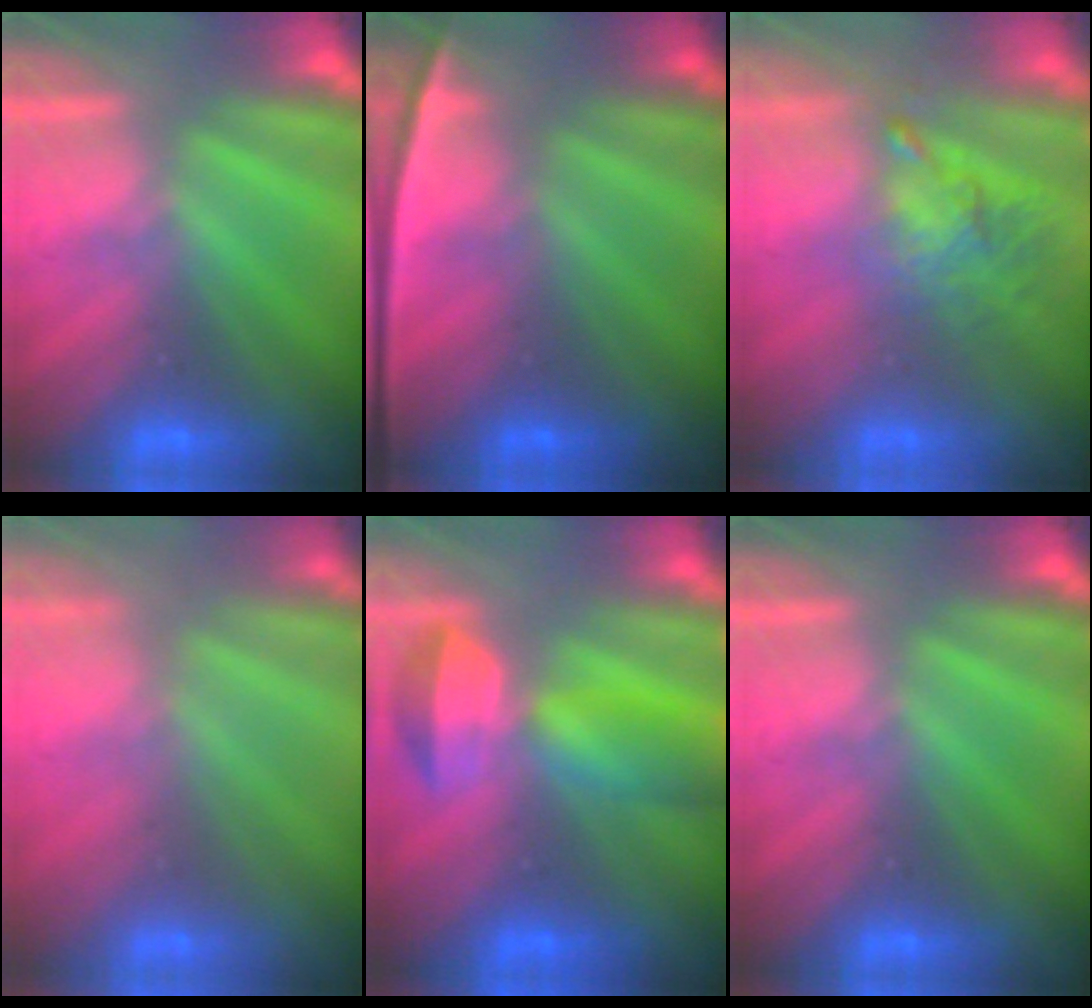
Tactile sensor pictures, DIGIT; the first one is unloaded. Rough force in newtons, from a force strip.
{"total": 2.4}
{"total": 3.8}
{"total": 7.0}
{"total": 7.3}
{"total": 0.0}